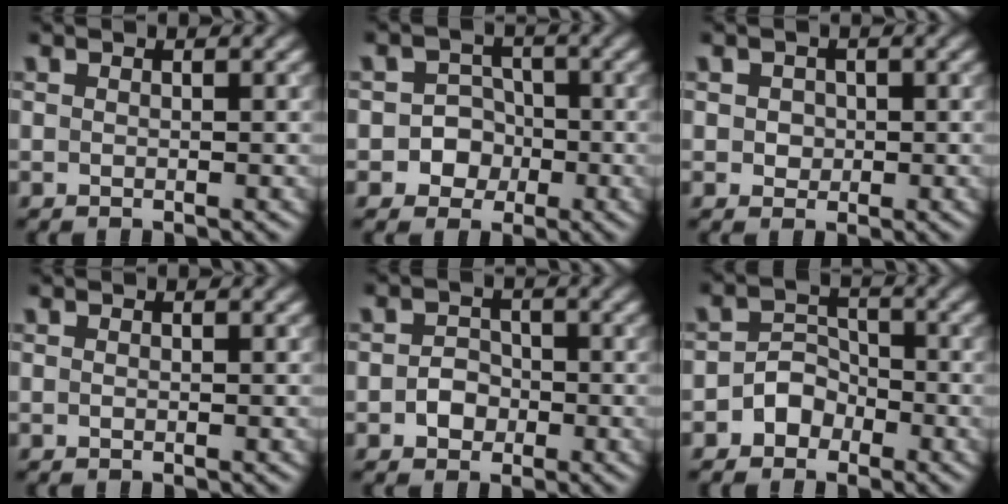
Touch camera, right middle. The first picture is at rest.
{"total": 4.3, "force": [-1.4, 4.0, 0.8], "torque": [0.019, 0.011, -0.041]}
{"total": 1.2, "force": [0.1, 1.2, 0.5], "torque": [-0.003, -0.001, 0.002]}
{"total": 0.0}
{"total": 2.1, "force": [-0.7, 1.8, 0.9], "torque": [-0.011, 0.002, -0.016]}
{"total": 2.6, "force": [-1.4, 2.0, 0.8], "torque": [0.003, 0.010, -0.032]}